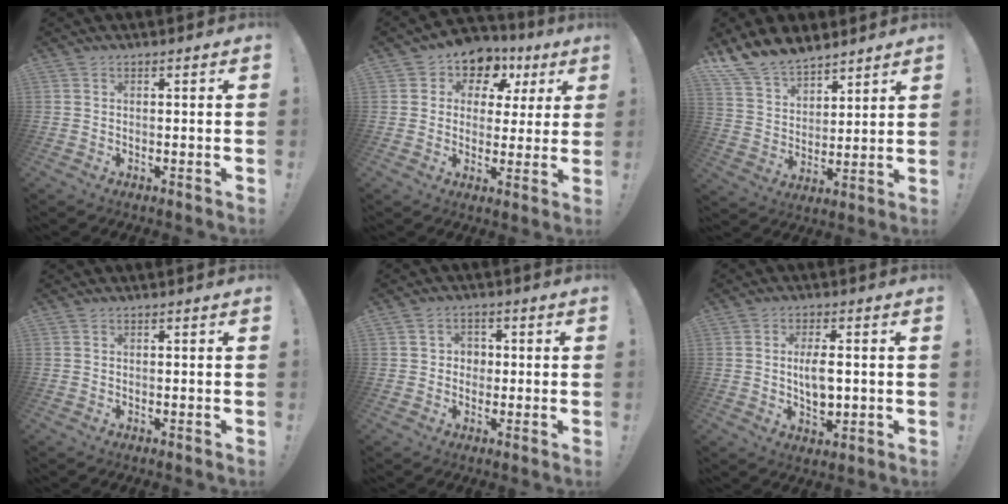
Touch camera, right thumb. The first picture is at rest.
{"total": 8.8, "force": [3.9, 7.1, 3.5], "torque": [-0.046, -0.027, 0.074]}
{"total": 12.1, "force": [10.6, 5.3, 2.6], "torque": [-0.066, -0.079, 0.206]}
{"total": 0.0}
{"total": 4.0, "force": [0.3, 3.9, 0.9], "torque": [-0.010, 0.004, 0.004]}
{"total": 7.0, "force": [0.3, 3.6, 6.0], "torque": [-0.090, 0.001, 0.002]}